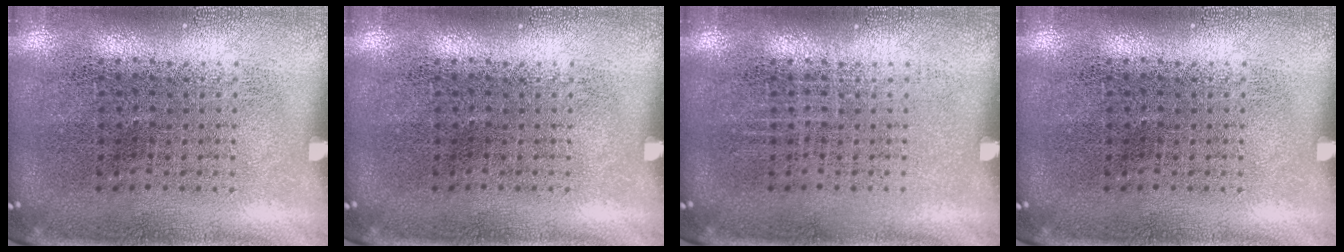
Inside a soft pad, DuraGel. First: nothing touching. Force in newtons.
{"total": 0.0}
{"total": 0.0}
{"total": 0.0}